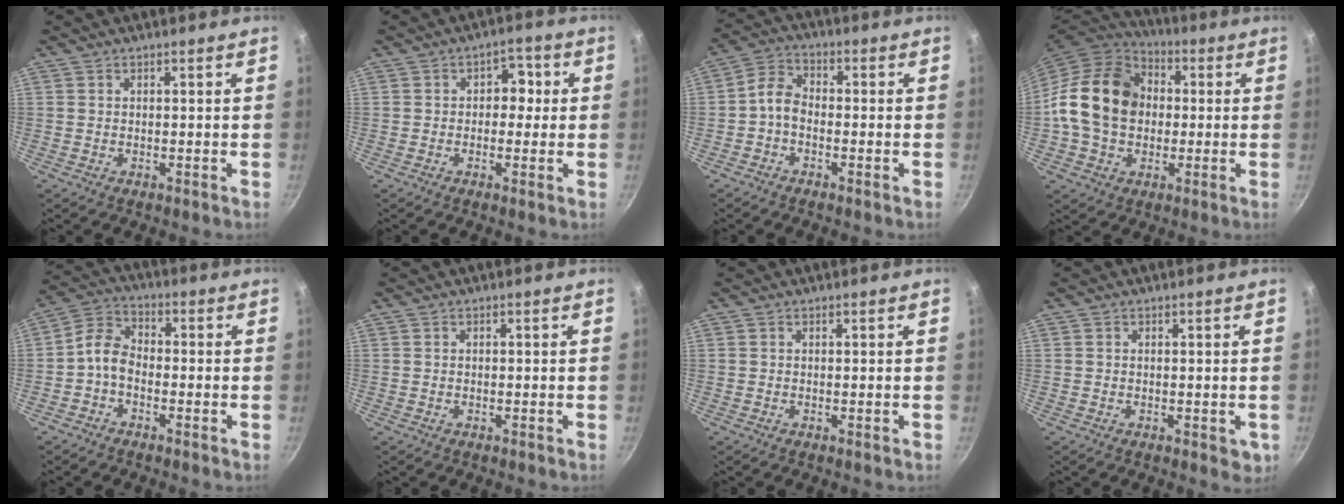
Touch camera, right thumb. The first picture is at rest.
{"total": 4.9, "force": [0.3, 3.8, 3.1], "torque": [0.001, 0.007, -0.005]}
{"total": 4.8, "force": [-1.7, 3.2, 3.2], "torque": [-0.065, 0.031, -0.045]}
{"total": 17.8, "force": [0.6, 14.0, 11.1], "torque": [-0.175, 0.030, 0.000]}
{"total": 5.7, "force": [-2.0, 3.9, 3.7], "torque": [-0.070, 0.032, -0.054]}
{"total": 0.0}
{"total": 0.0}
{"total": 2.8, "force": [-0.2, 1.7, 2.2], "torque": [-0.023, -0.005, 0.000]}